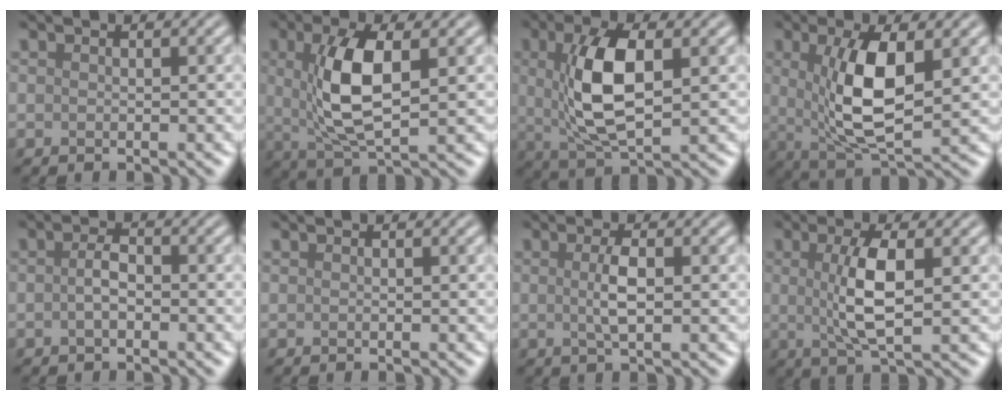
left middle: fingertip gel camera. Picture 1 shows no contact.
{"total": 6.9, "force": [1.0, 2.7, 6.3], "torque": [-0.130, 0.000, 0.022]}
{"total": 7.7, "force": [1.1, 3.3, 6.9], "torque": [-0.140, 0.001, 0.022]}
{"total": 7.4, "force": [1.1, 2.7, 6.8], "torque": [-0.134, -0.011, 0.023]}
{"total": 1.8, "force": [-0.5, 0.9, 1.4], "torque": [-0.029, 0.004, -0.013]}
{"total": 0.0}
{"total": 2.4, "force": [0.2, 0.6, 2.3], "torque": [-0.047, 0.003, 0.002]}
{"total": 5.0, "force": [0.5, 1.4, 4.8], "torque": [-0.098, 0.002, 0.012]}